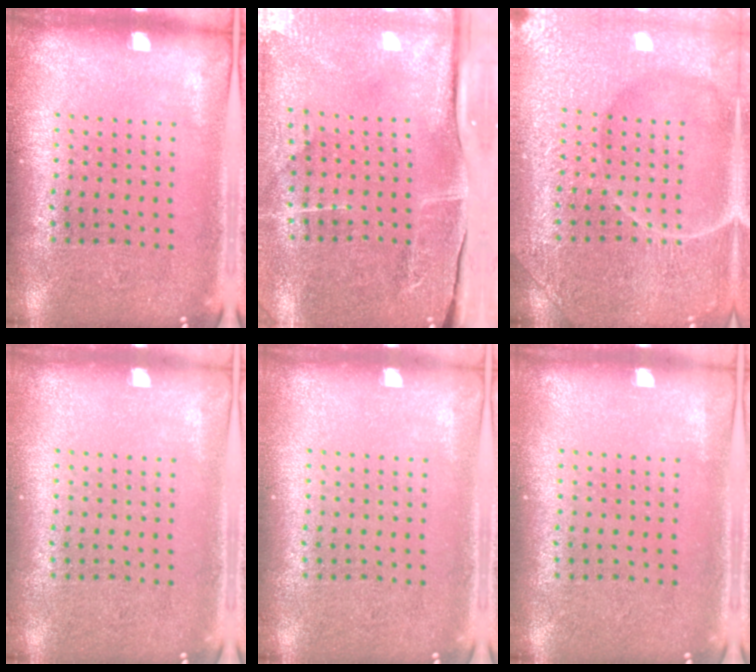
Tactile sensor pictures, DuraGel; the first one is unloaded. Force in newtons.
{"total": 4.9, "press": 3.9, "slide": 3.0}
{"total": 5.6, "press": 5.6, "slide": 0.6}
{"total": 0.0}
{"total": 0.0}
{"total": 0.0}